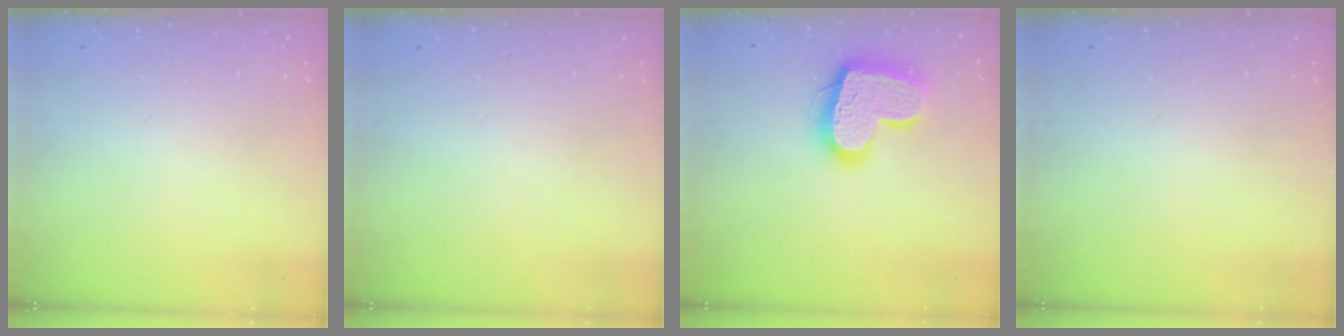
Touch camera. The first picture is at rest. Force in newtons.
{"total": 0.0}
{"total": 17.5, "press": 17.4, "slide": 1.6}
{"total": 0.0}